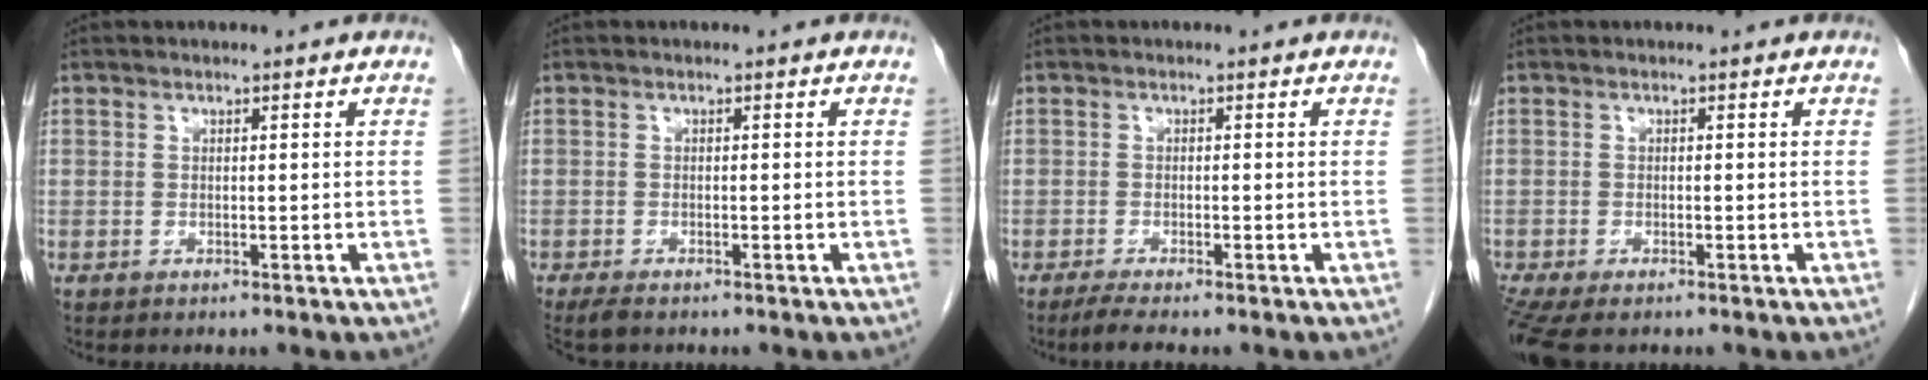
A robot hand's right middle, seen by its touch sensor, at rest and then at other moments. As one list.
[{"total": 2.7, "force": [-2.2, 0.7, 1.4], "torque": [-0.028, -0.008, -0.034]}, {"total": 2.6, "force": [-2.1, -0.1, 1.5], "torque": [-0.036, -0.008, -0.041]}, {"total": 6.6, "force": [-4.9, 2.3, 3.8], "torque": [-0.083, -0.012, -0.083]}]